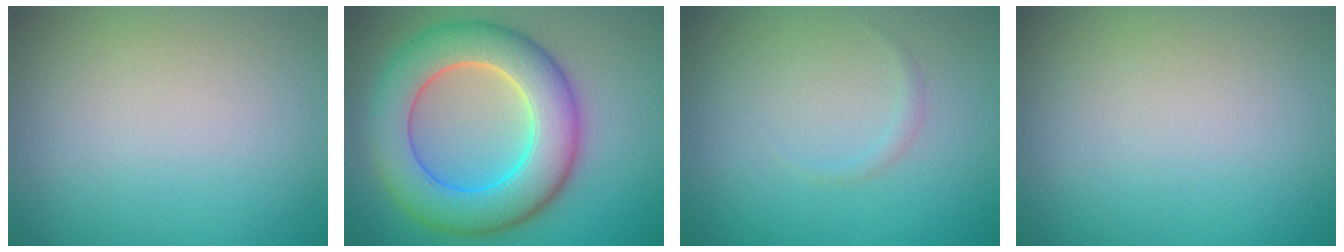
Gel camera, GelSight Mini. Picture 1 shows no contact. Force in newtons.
{"total": 9.3, "press": 9.3, "slide": 0.5}
{"total": 0.6, "press": 0.6, "slide": 0.1}
{"total": 0.0}